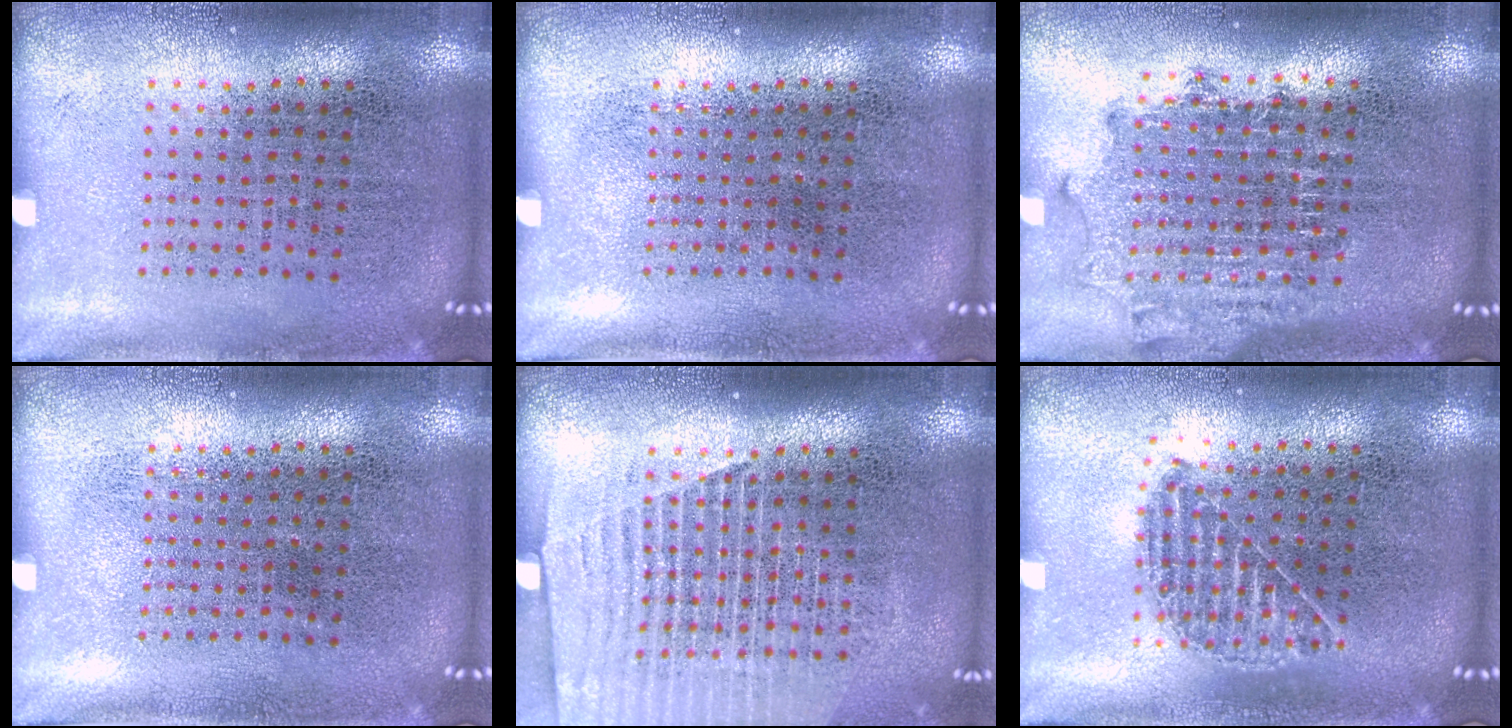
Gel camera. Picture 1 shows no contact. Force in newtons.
{"total": 0.0}
{"total": 1.8, "press": 1.4, "slide": 1.0}
{"total": 0.0}
{"total": 1.4, "press": 1.3, "slide": 0.5}
{"total": 1.0, "press": 0.9, "slide": 0.3}